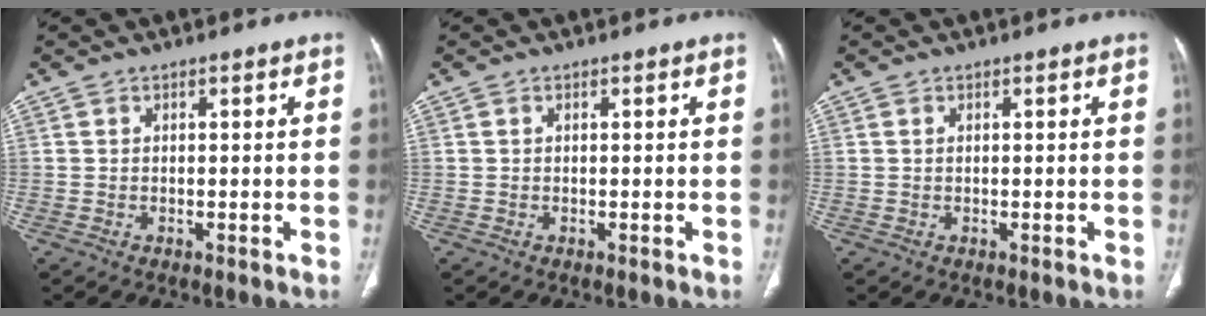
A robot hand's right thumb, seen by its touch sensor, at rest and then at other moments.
{"total": 0.0}
{"total": 0.0}